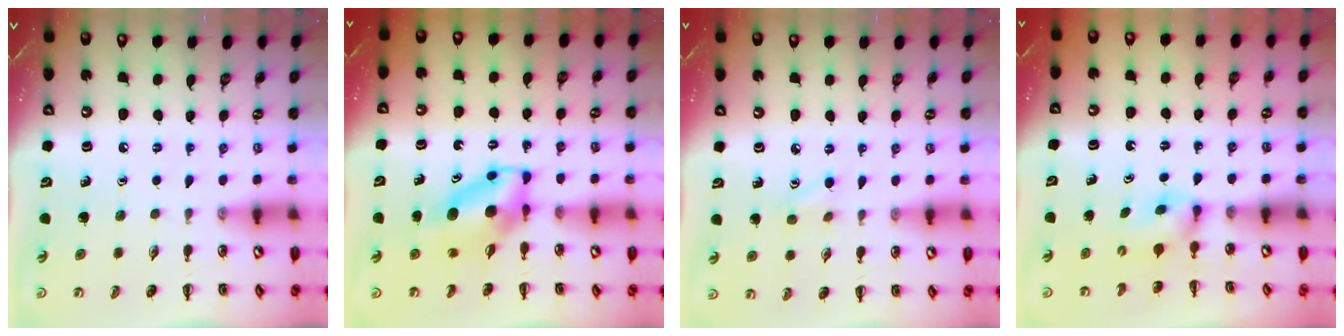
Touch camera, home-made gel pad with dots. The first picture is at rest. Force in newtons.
{"total": 6.1, "press": 5.9, "slide": 1.6}
{"total": 3.4, "press": 3.3, "slide": 1.0}
{"total": 2.9, "press": 2.8, "slide": 1.0}